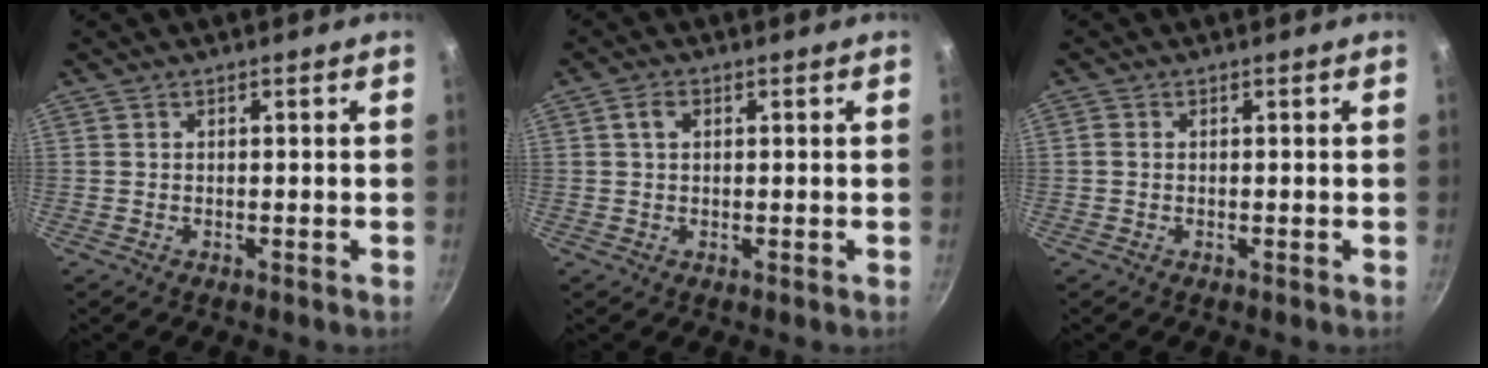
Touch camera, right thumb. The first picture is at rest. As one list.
[{"total": 2.2, "force": [0.6, 1.5, 1.5], "torque": [-0.022, 0.004, 0.010]}, {"total": 0.9, "force": [0.0, 0.7, 0.5], "torque": [-0.010, 0.004, -0.003]}]